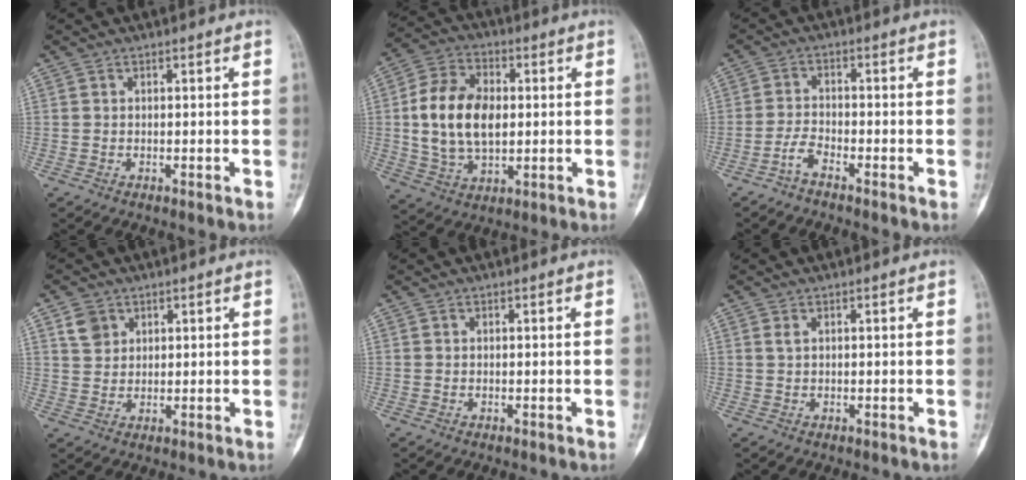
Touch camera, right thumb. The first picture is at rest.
{"total": 14.6, "force": [0.9, 9.3, 11.2], "torque": [-0.197, 0.008, 0.020]}
{"total": 3.0, "force": [-2.4, 0.8, 1.6], "torque": [-0.035, 0.017, -0.053]}
{"total": 4.0, "force": [2.1, 3.1, 1.4], "torque": [-0.013, -0.008, 0.043]}
{"total": 0.0}
{"total": 0.6, "force": [0.3, 0.2, 0.5], "torque": [-0.014, 0.004, 0.007]}